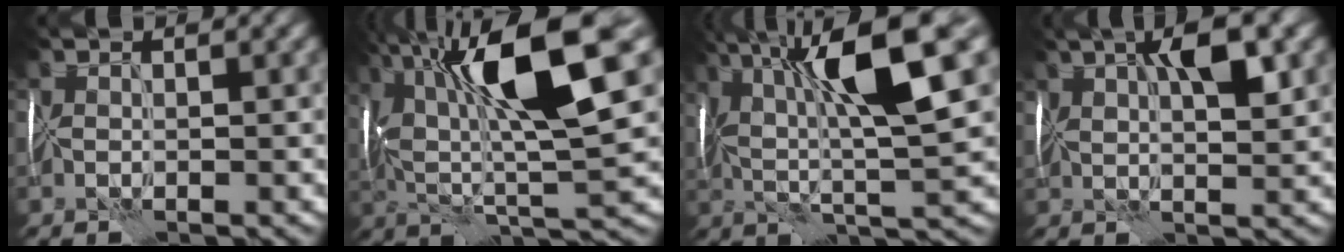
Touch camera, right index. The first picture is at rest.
{"total": 13.9, "force": [4.0, 3.8, 12.7], "torque": [-0.227, 0.016, 0.062]}
{"total": 12.7, "force": [3.8, 2.7, 11.8], "torque": [-0.211, 0.021, 0.064]}
{"total": 6.4, "force": [2.6, 2.1, 5.4], "torque": [-0.091, 0.013, 0.041]}